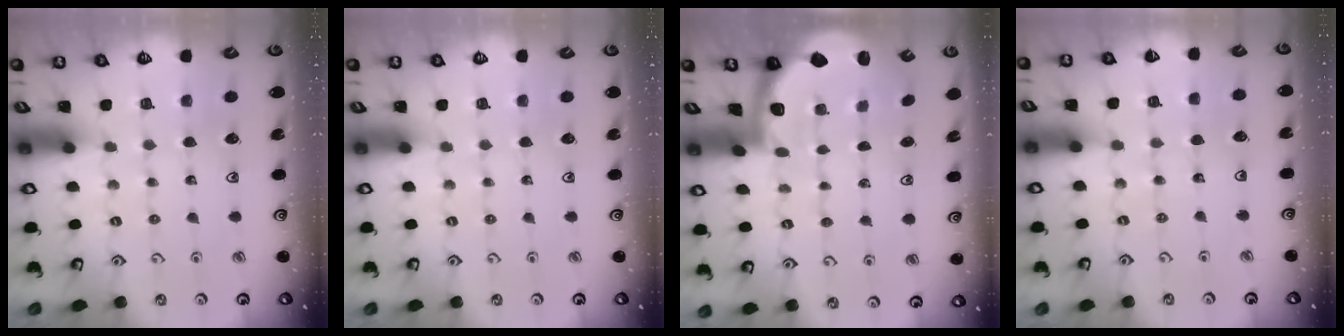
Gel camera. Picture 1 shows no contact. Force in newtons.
{"total": 0.0}
{"total": 1.9, "press": 1.8, "slide": 0.5}
{"total": 2.4, "press": 2.4, "slide": 0.3}